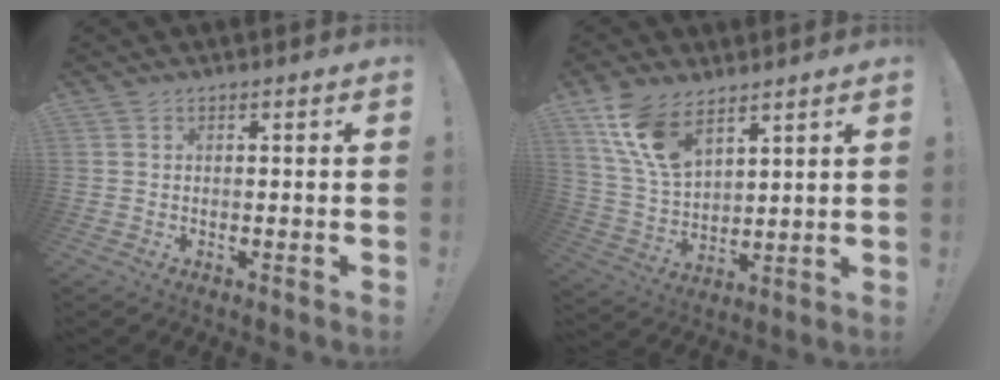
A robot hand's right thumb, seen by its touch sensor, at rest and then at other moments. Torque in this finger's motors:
{"motor_torque": [-0.12, 1.21, 0.96, 0.48, 0.30]}